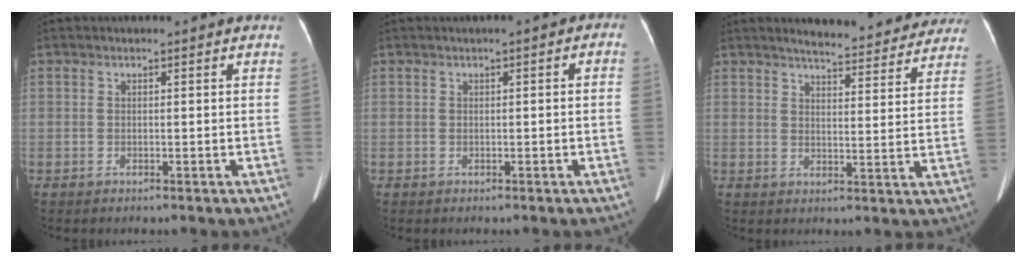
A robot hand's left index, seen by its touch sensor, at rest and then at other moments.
{"total": 1.4, "force": [0.2, 0.5, 1.3], "torque": [-0.007, 0.012, 0.001]}
{"total": 16.2, "force": [15.0, 3.1, 5.4], "torque": [-0.045, -0.015, 0.170]}